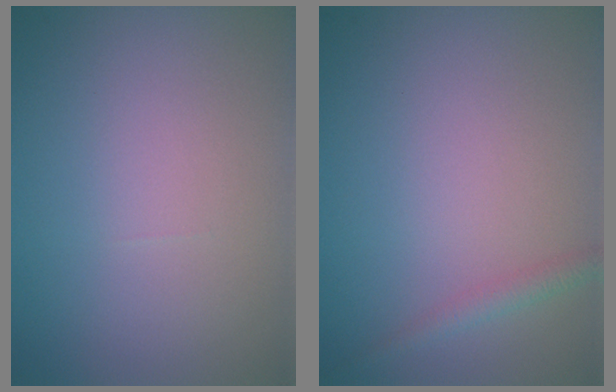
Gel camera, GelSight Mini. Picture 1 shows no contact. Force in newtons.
{"total": 1.3, "press": 1.3, "slide": 0.1}